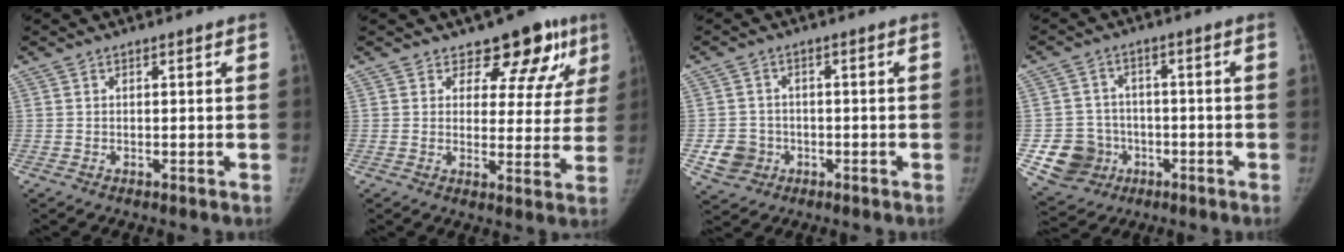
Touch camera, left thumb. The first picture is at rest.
{"total": 10.3, "force": [7.1, 6.1, 4.3], "torque": [0.001, -0.037, 0.075]}
{"total": 5.5, "force": [-1.7, 5.1, 1.5], "torque": [-0.008, 0.011, -0.025]}
{"total": 9.6, "force": [-3.0, 8.8, 2.5], "torque": [-0.028, 0.020, -0.039]}